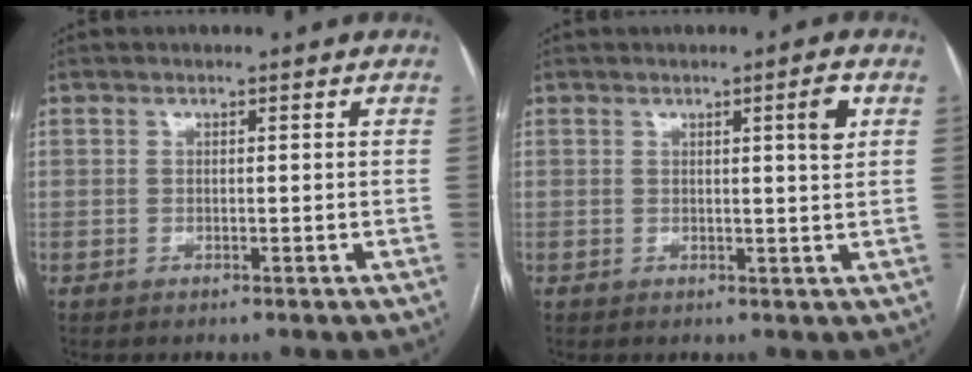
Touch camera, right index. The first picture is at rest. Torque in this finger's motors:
{"motor_torque": [0.03, 0.00, 0.04, 0.04]}